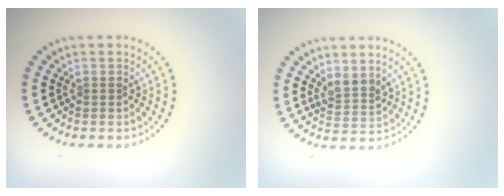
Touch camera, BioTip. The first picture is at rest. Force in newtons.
{"total": 2.2, "press": 1.9, "slide": 1.1}